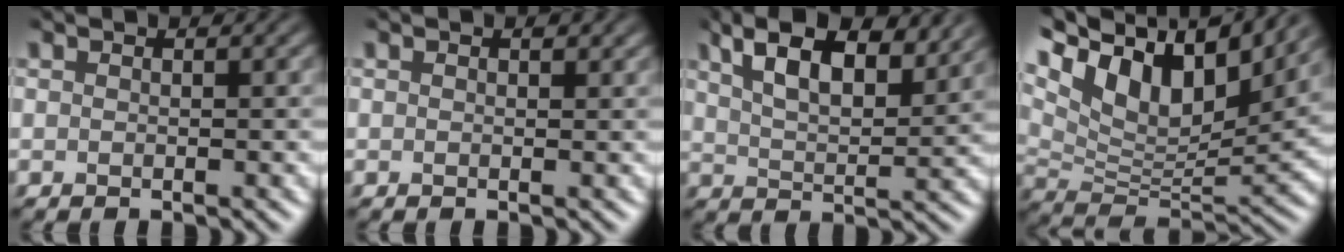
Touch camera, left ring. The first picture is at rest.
{"total": 0.8, "force": [0.4, 0.4, 0.5], "torque": [-0.005, 0.001, 0.007]}
{"total": 7.5, "force": [4.9, 2.7, 5.0], "torque": [-0.089, 0.009, 0.085]}
{"total": 11.7, "force": [7.3, 4.7, 7.8], "torque": [-0.137, 0.019, 0.130]}